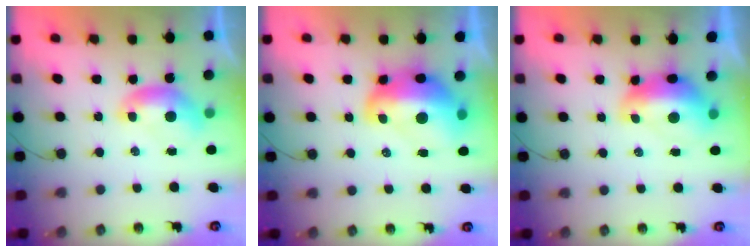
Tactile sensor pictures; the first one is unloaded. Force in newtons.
{"total": 10.7, "press": 10.6, "slide": 1.3}
{"total": 2.9, "press": 2.8, "slide": 0.7}